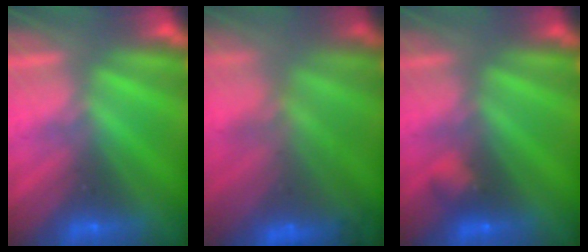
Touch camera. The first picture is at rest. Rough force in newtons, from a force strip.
{"total": 11.0}
{"total": 2.2}